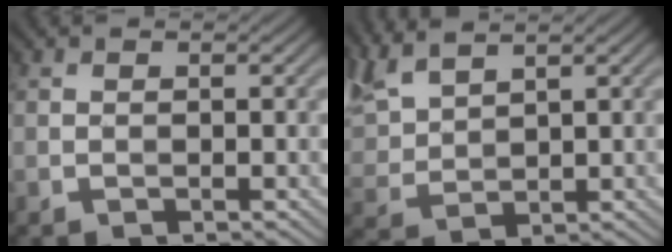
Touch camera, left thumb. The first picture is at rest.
{"total": 6.6, "force": [5.2, 2.3, 3.3], "torque": [-0.105, 0.021, 0.114]}